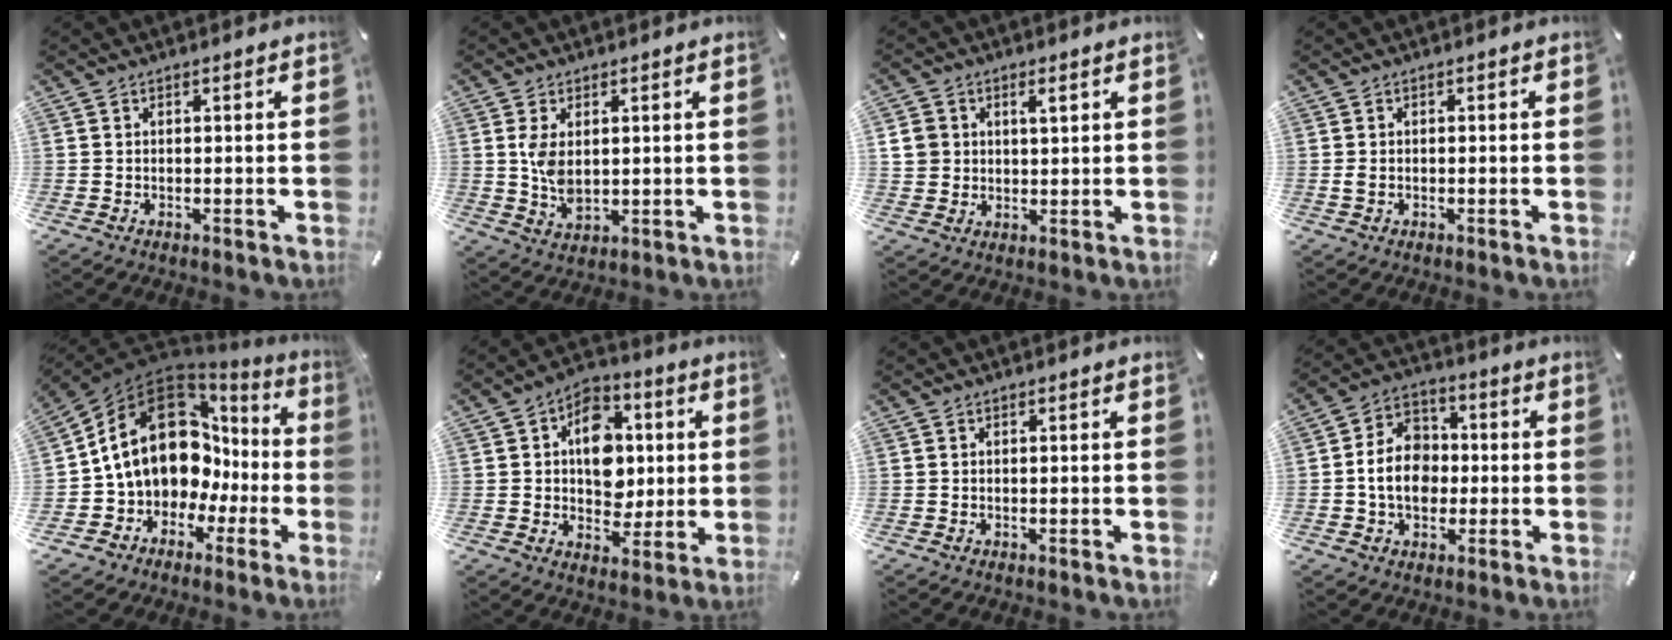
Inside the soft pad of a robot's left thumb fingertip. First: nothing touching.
{"total": 6.1, "force": [1.3, 3.6, 4.8], "torque": [-0.109, -0.005, 0.019]}
{"total": 5.5, "force": [1.9, 4.6, 2.4], "torque": [-0.053, 0.000, 0.030]}
{"total": 1.4, "force": [-0.3, 0.9, 1.0], "torque": [-0.020, 0.002, -0.006]}
{"total": 19.2, "force": [4.2, 14.2, 12.2], "torque": [-0.228, -0.033, 0.083]}
{"total": 12.5, "force": [1.3, 10.0, 7.4], "torque": [-0.095, 0.010, 0.027]}
{"total": 0.0}
{"total": 10.3, "force": [-1.2, 8.5, 5.7], "torque": [-0.113, 0.021, -0.021]}